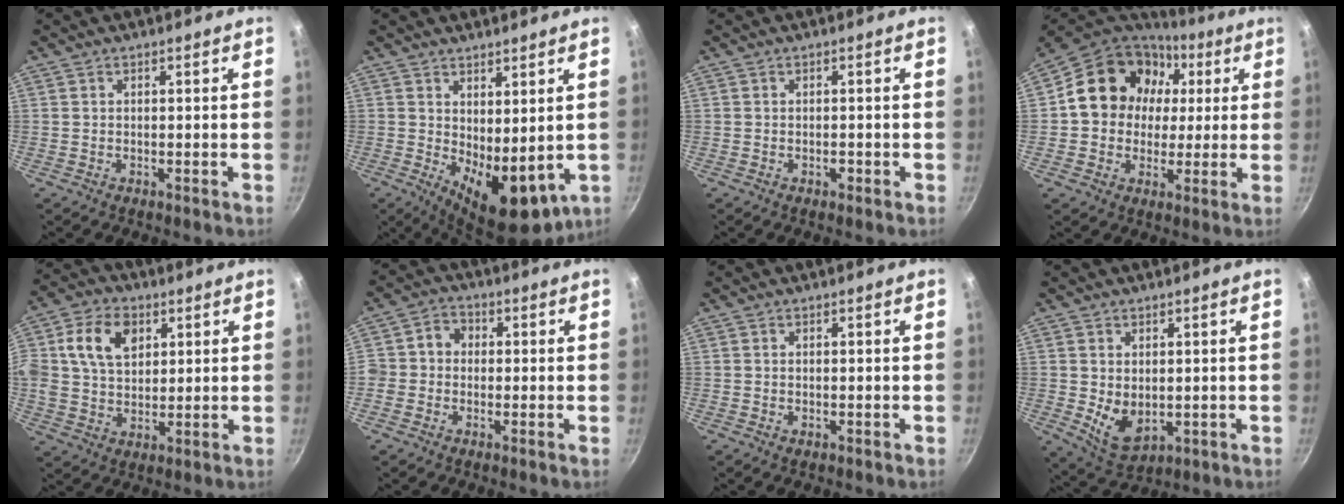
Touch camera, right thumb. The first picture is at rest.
{"total": 10.9, "force": [0.9, 5.5, 9.4], "torque": [-0.113, -0.029, 0.033]}
{"total": 1.0, "force": [-0.5, 0.6, 0.7], "torque": [-0.011, 0.004, -0.007]}
{"total": 18.0, "force": [3.7, 15.2, 8.9], "torque": [-0.129, 0.026, 0.051]}
{"total": 12.7, "force": [3.9, 9.0, 8.1], "torque": [-0.139, 0.008, 0.064]}
{"total": 4.8, "force": [-0.3, 4.3, 2.0], "torque": [-0.003, 0.008, -0.020]}
{"total": 0.5, "force": [-0.1, 0.3, 0.4], "torque": [-0.005, 0.000, -0.002]}
{"total": 7.2, "force": [0.2, 4.8, 5.3], "torque": [-0.081, -0.022, 0.021]}